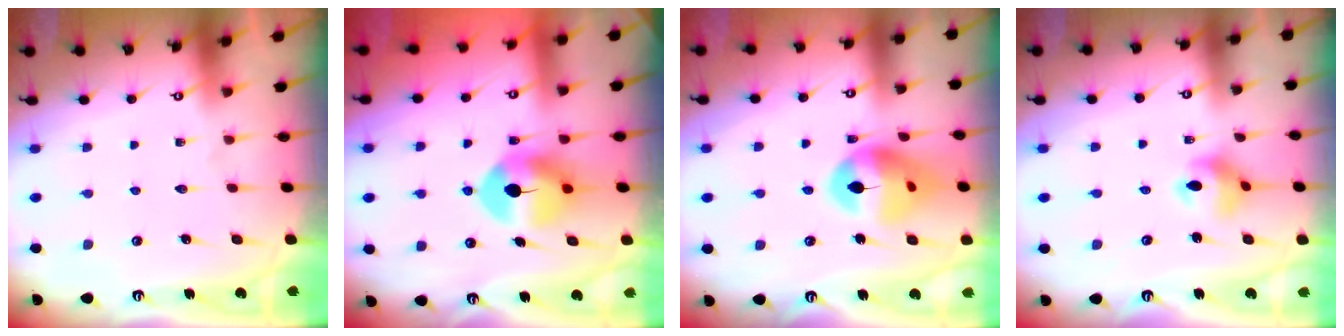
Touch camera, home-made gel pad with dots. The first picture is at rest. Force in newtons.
{"total": 9.4, "press": 9.3, "slide": 1.3}
{"total": 15.1, "press": 15.0, "slide": 1.9}
{"total": 7.3, "press": 7.3, "slide": 0.5}